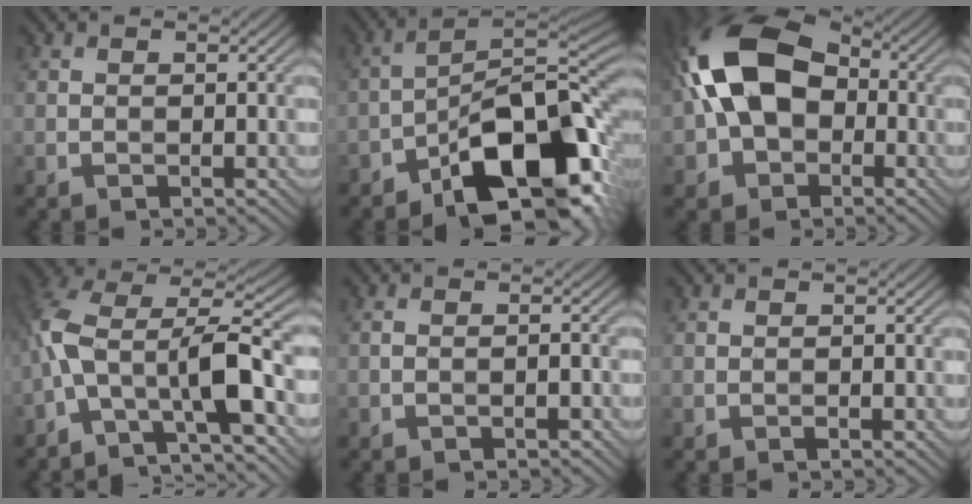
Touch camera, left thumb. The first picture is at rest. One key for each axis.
{"total": 15.6, "fx": -8.3, "fy": 6.4, "fz": 11.5, "tx": -0.157, "ty": -0.010, "tz": -0.151}
{"total": 14.6, "fx": -0.7, "fy": 10.0, "fz": 10.6, "tx": -0.232, "ty": 0.017, "tz": -0.033}
{"total": 12.1, "fx": -3.5, "fy": 5.2, "fz": 10.4, "tx": -0.209, "ty": 0.014, "tz": -0.076}
{"total": 1.1, "fx": -0.7, "fy": 0.2, "fz": 0.7, "tx": -0.013, "ty": 0.005, "tz": -0.015}
{"total": 0.0}